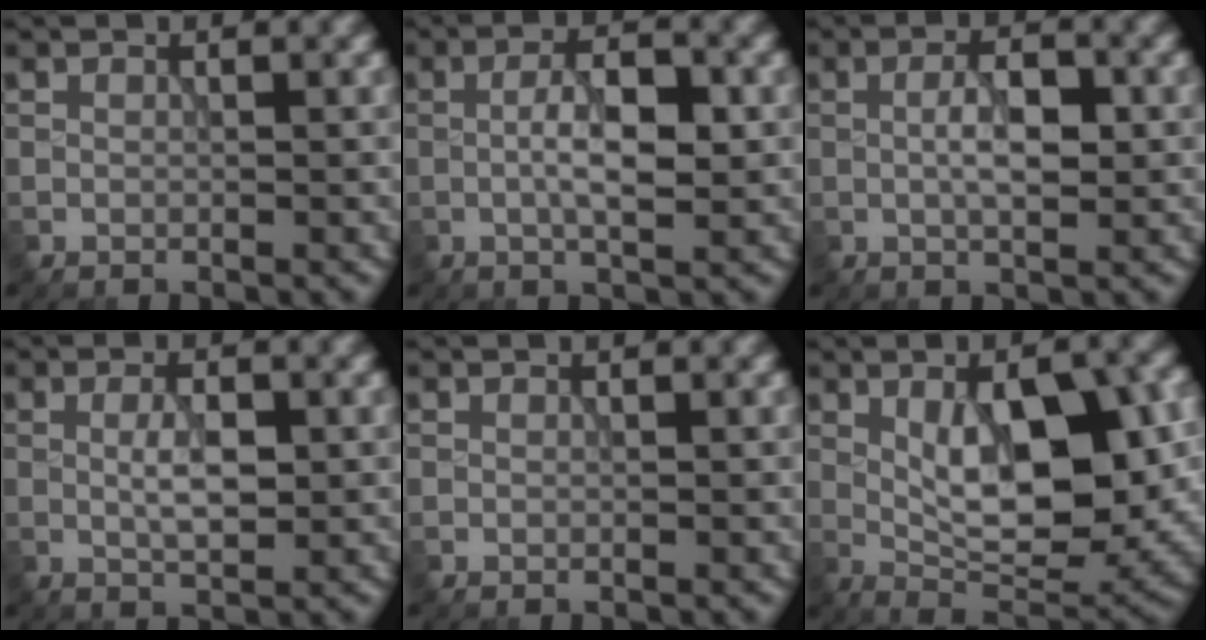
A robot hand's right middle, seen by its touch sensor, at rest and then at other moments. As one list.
[{"total": 4.5, "force": [-0.4, 1.5, 4.2], "torque": [-0.080, 0.005, -0.009]}, {"total": 3.5, "force": [-0.1, 1.3, 3.3], "torque": [-0.061, 0.003, -0.003]}, {"total": 2.9, "force": [0.0, 1.0, 2.7], "torque": [-0.055, -0.001, 0.001]}, {"total": 0.0}, {"total": 11.2, "force": [0.4, 4.6, 10.2], "torque": [-0.158, 0.001, 0.013]}]